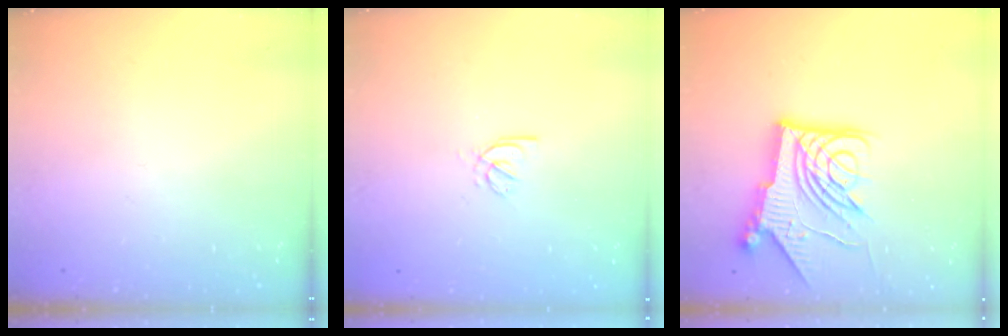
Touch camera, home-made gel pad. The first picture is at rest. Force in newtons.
{"total": 3.2, "press": 3.2, "slide": 0.7}
{"total": 15.7, "press": 15.6, "slide": 1.5}